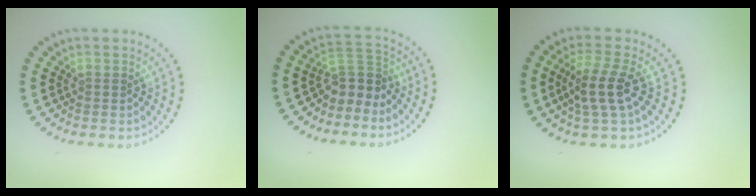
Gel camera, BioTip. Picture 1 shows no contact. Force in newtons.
{"total": 2.8, "press": 1.9, "slide": 2.1}
{"total": 3.5, "press": 3.0, "slide": 1.7}